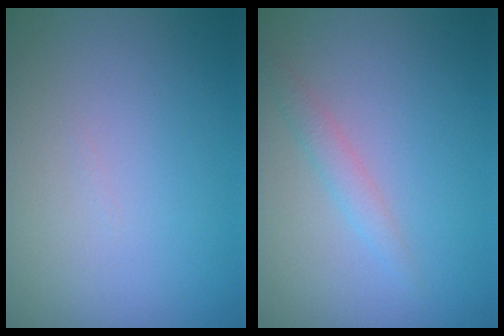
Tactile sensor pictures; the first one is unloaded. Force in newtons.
{"total": 1.4, "press": 1.4, "slide": 0.1}